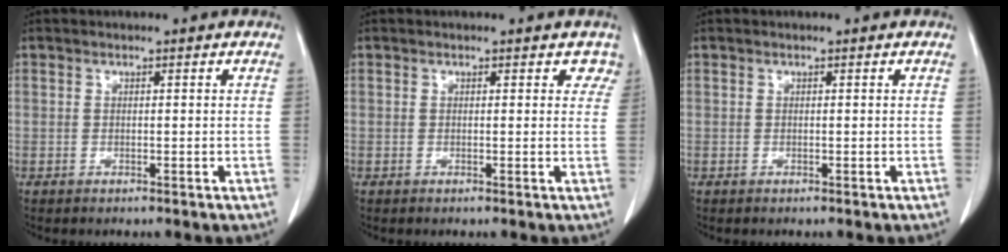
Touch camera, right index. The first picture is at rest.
{"total": 2.4, "force": [1.7, 1.6, 0.5], "torque": [0.019, -0.001, 0.002]}
{"total": 0.0}